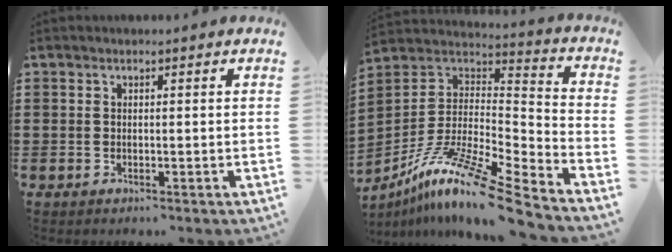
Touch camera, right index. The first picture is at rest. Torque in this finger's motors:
{"motor_torque": [-0.65, 0.72, 0.02, 0.00]}